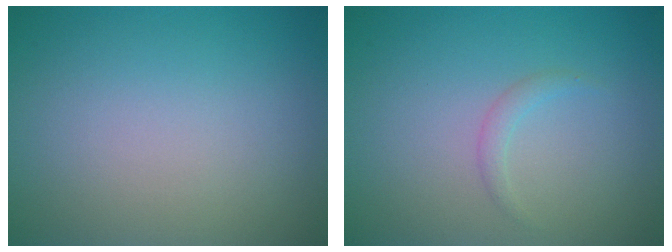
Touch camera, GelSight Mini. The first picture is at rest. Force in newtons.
{"total": 0.9, "press": 0.9, "slide": 0.1}